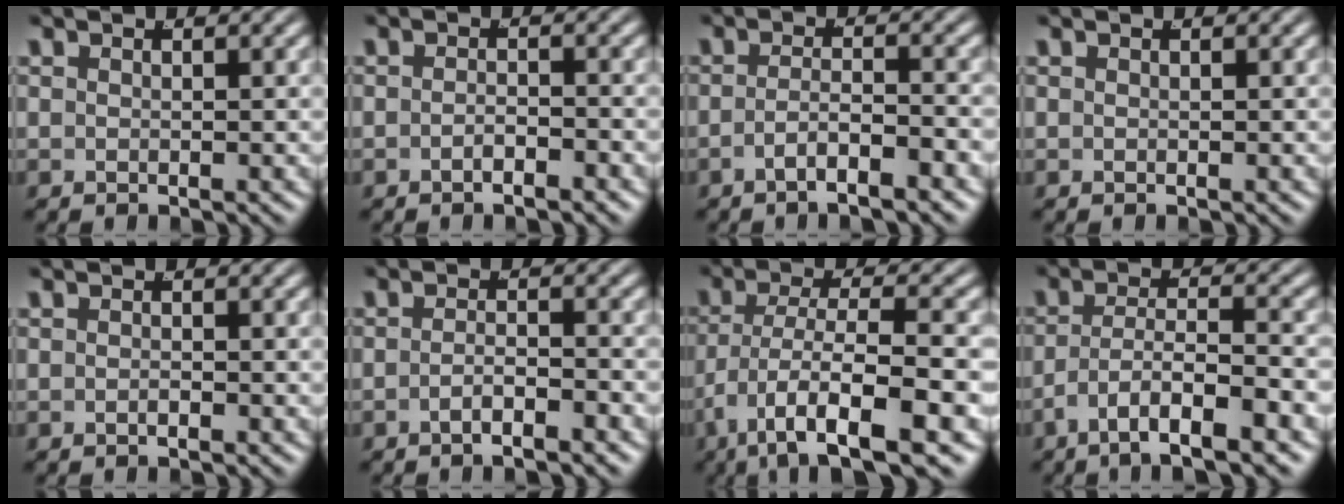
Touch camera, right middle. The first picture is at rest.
{"total": 1.5, "force": [-1.4, 0.1, 0.7], "torque": [-0.008, 0.001, -0.028]}
{"total": 3.2, "force": [-2.6, 0.2, 1.7], "torque": [-0.032, -0.013, -0.042]}
{"total": 0.0}
{"total": 0.5, "force": [-0.5, 0.0, 0.3], "torque": [-0.007, 0.001, -0.009]}
{"total": 2.4, "force": [-2.1, 0.1, 1.2], "torque": [-0.020, -0.007, -0.037]}
{"total": 8.6, "force": [-5.3, 2.9, 6.1], "torque": [-0.119, -0.038, -0.061]}
{"total": 5.5, "force": [-3.3, 1.6, 4.1], "torque": [-0.081, -0.022, -0.042]}